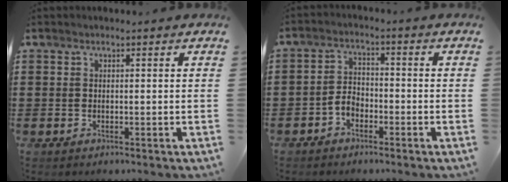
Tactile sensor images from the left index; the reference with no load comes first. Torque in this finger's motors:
{"motor_torque": [0.29, 0.06, 0.26, 0.04]}